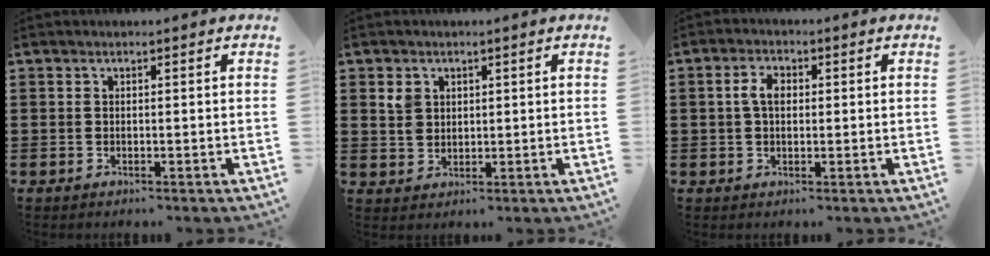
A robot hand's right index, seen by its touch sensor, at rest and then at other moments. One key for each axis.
{"total": 2.7, "fx": 1.2, "fy": 2.3, "fz": 0.9, "tx": -0.026, "ty": 0.010, "tz": 0.022}
{"total": 3.5, "fx": 0.3, "fy": 2.0, "fz": 2.8, "tx": -0.066, "ty": 0.008, "tz": 0.002}